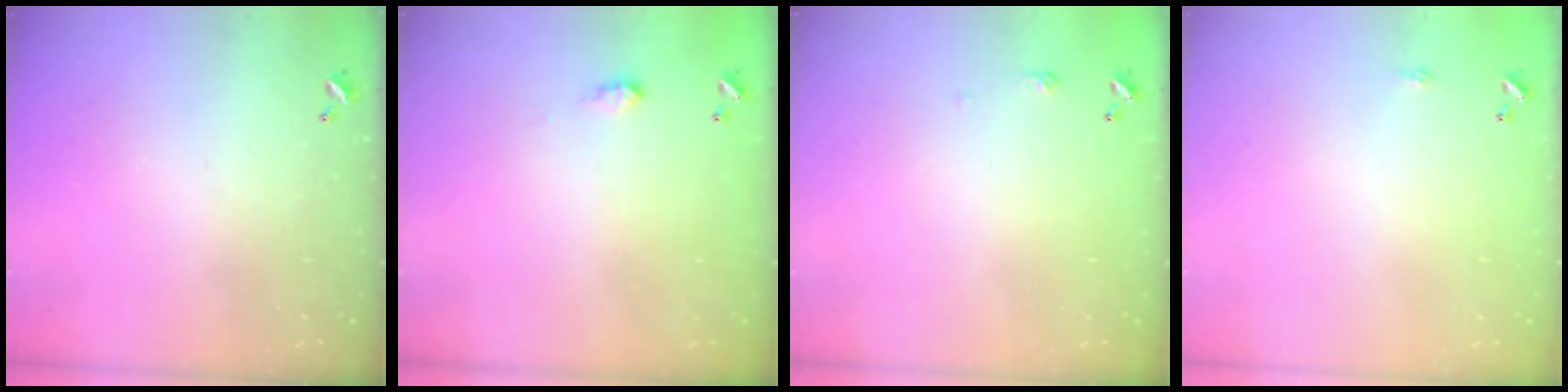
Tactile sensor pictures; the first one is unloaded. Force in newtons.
{"total": 2.0, "press": 2.0, "slide": 0.3}
{"total": 2.7, "press": 2.6, "slide": 0.4}
{"total": 2.2, "press": 2.1, "slide": 0.4}